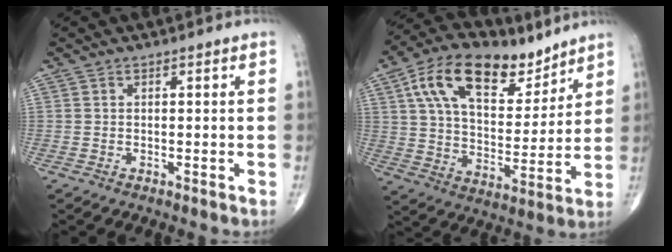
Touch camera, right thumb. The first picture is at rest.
{"total": 19.4, "force": [10.8, 10.4, 12.4], "torque": [-0.183, -0.031, 0.191]}